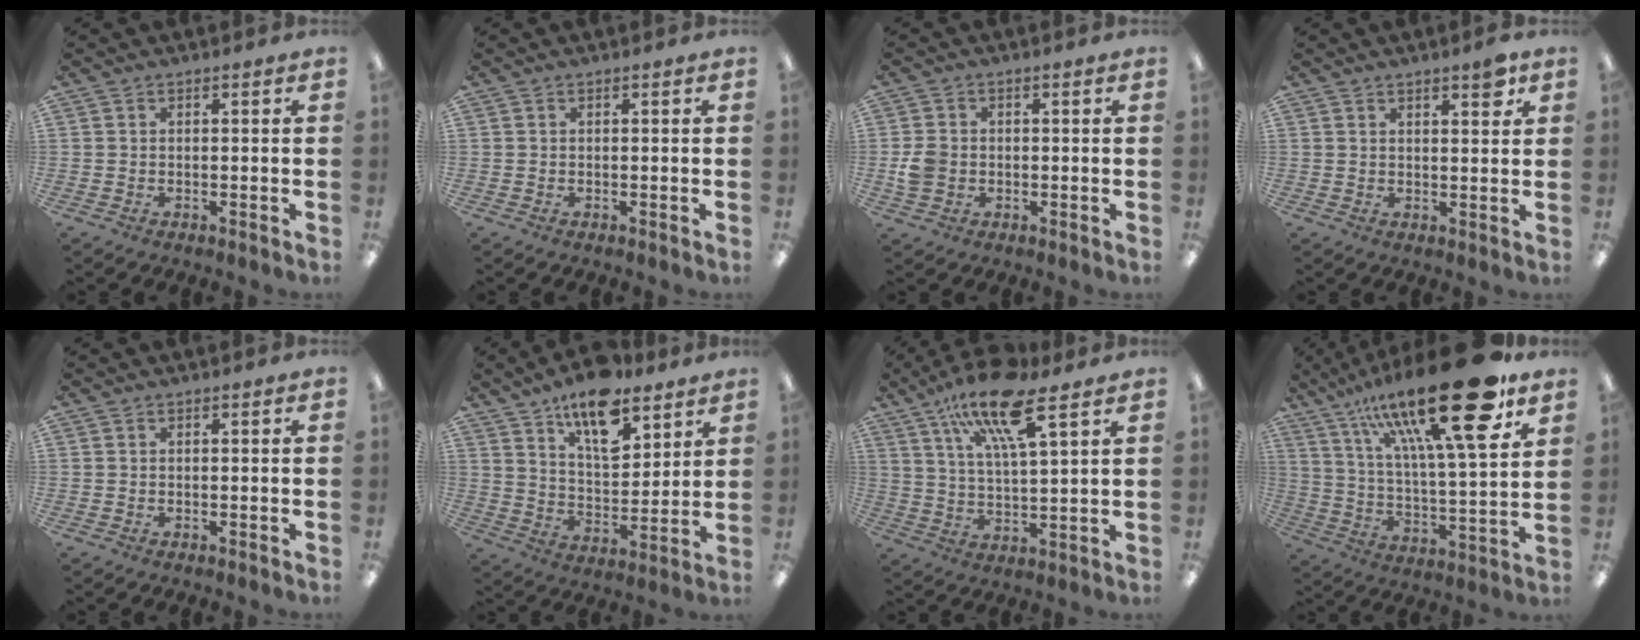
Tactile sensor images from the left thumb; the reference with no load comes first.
{"total": 0.0}
{"total": 4.3, "force": [-0.6, 3.7, 2.1], "torque": [-0.027, 0.005, -0.010]}
{"total": 4.0, "force": [2.9, 0.9, 2.6], "torque": [-0.025, -0.017, 0.044]}
{"total": 0.0}
{"total": 14.9, "force": [10.5, 6.5, 8.3], "torque": [-0.131, -0.055, 0.183]}
{"total": 15.7, "force": [10.3, 4.0, 11.2], "torque": [-0.203, -0.044, 0.172]}
{"total": 28.3, "force": [17.2, 7.4, 21.2], "torque": [-0.358, -0.099, 0.276]}